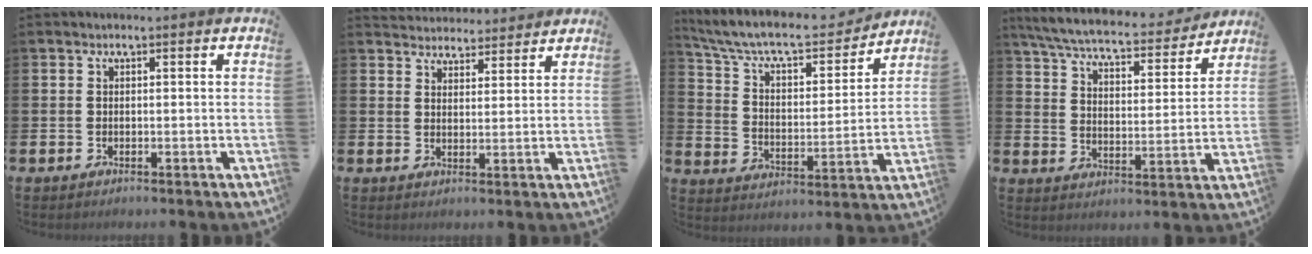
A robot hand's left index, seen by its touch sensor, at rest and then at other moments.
{"total": 3.9, "force": [3.8, 0.8, -0.3], "torque": [-0.006, -0.022, 0.070]}
{"total": 9.2, "force": [8.2, 2.4, 3.3], "torque": [-0.096, -0.057, 0.136]}
{"total": 6.8, "force": [6.3, 1.0, 2.3], "torque": [-0.074, -0.046, 0.106]}